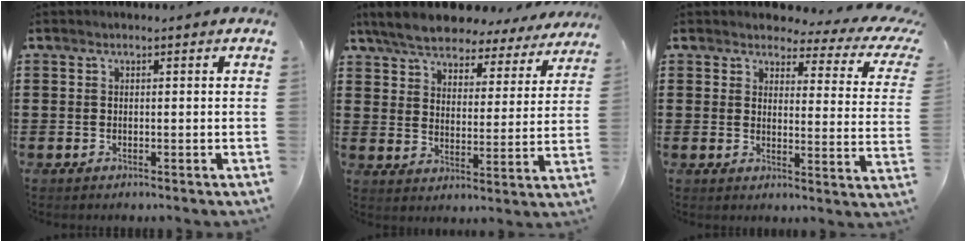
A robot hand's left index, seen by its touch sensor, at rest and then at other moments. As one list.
[{"total": 6.6, "force": [6.2, 1.3, 1.7], "torque": [-0.065, -0.032, 0.109]}, {"total": 3.7, "force": [3.0, 1.1, 1.9], "torque": [-0.048, -0.020, 0.047]}]